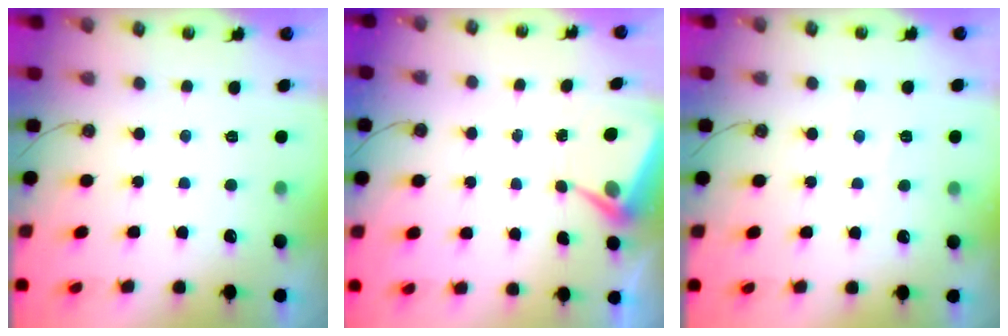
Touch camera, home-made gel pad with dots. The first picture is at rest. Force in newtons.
{"total": 6.5, "press": 6.5, "slide": 0.5}
{"total": 4.3, "press": 4.2, "slide": 0.6}